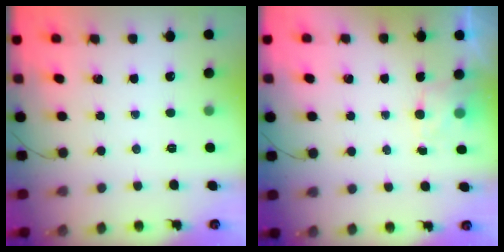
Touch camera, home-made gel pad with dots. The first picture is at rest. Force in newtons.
{"total": 3.7, "press": 3.6, "slide": 1.1}